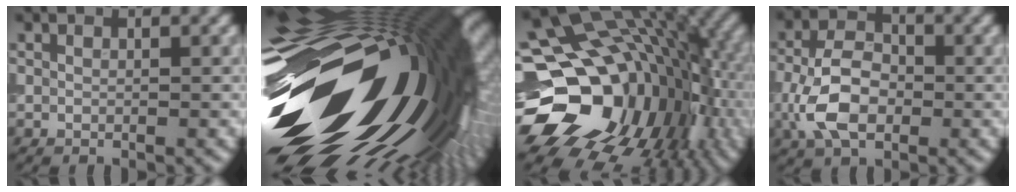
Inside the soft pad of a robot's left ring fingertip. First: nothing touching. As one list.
[{"total": 21.3, "force": [-1.1, 10.3, 18.6], "torque": [-0.314, -0.064, -0.016]}, {"total": 19.1, "force": [-1.7, 14.3, 12.5], "torque": [-0.229, -0.035, 0.005]}, {"total": 6.7, "force": [-1.6, 4.3, 4.9], "torque": [-0.108, 0.000, -0.034]}]